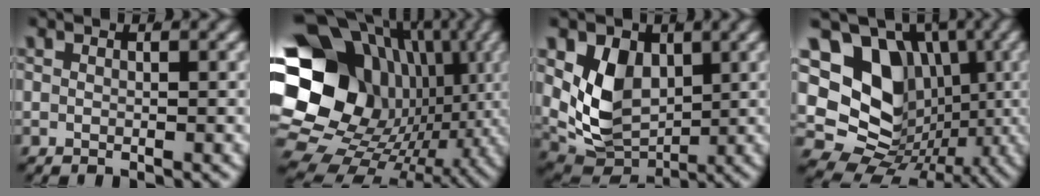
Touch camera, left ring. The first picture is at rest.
{"total": 25.8, "force": [-0.7, 19.2, 17.2], "torque": [-0.290, -0.056, 0.002]}
{"total": 8.9, "force": [0.9, 7.0, 5.5], "torque": [-0.101, -0.027, 0.027]}
{"total": 19.0, "force": [-0.6, 15.6, 10.9], "torque": [-0.203, -0.066, -0.006]}